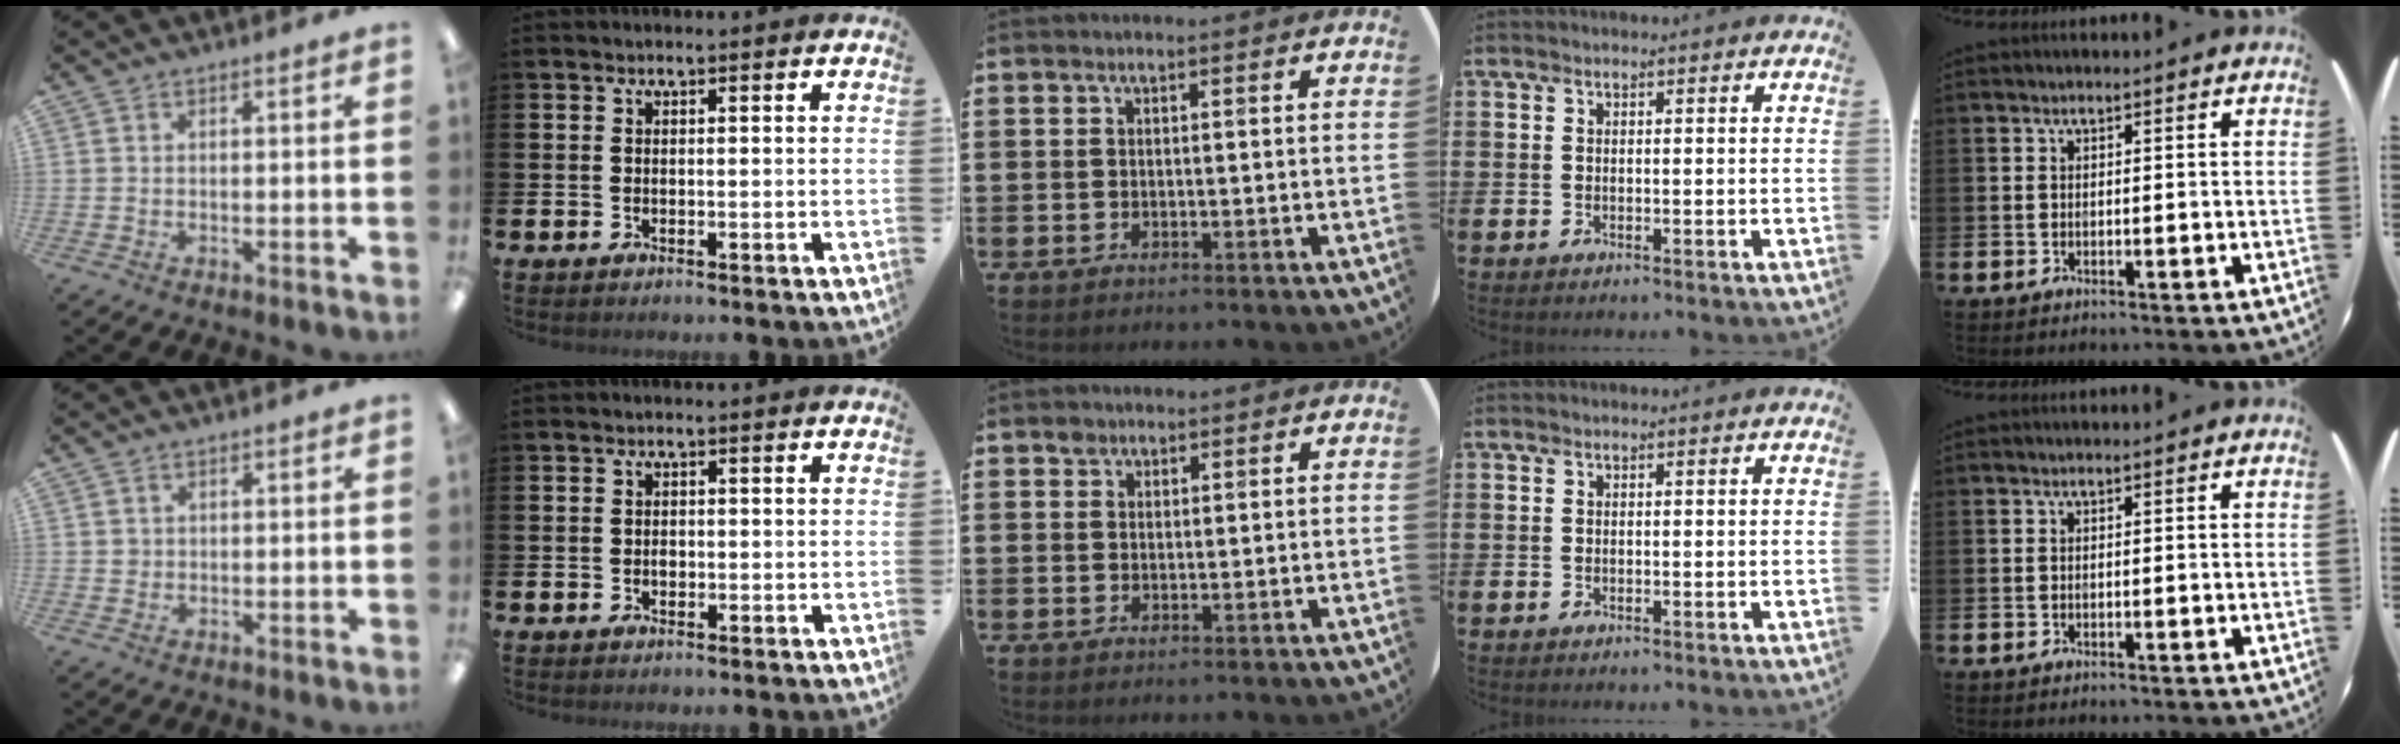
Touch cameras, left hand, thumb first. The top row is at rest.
{"thumb": {"total": 1.2, "force": [0.3, 1.2, 0.2], "torque": [-0.005, 0.006, 0.005]}, "index": {"total": 1.0, "force": [-0.1, 0.7, 0.6], "torque": [-0.011, 0.004, -0.004]}, "middle": {"total": 1.3, "force": [1.1, 0.8, 0.1], "torque": [0.007, 0.000, 0.020]}}